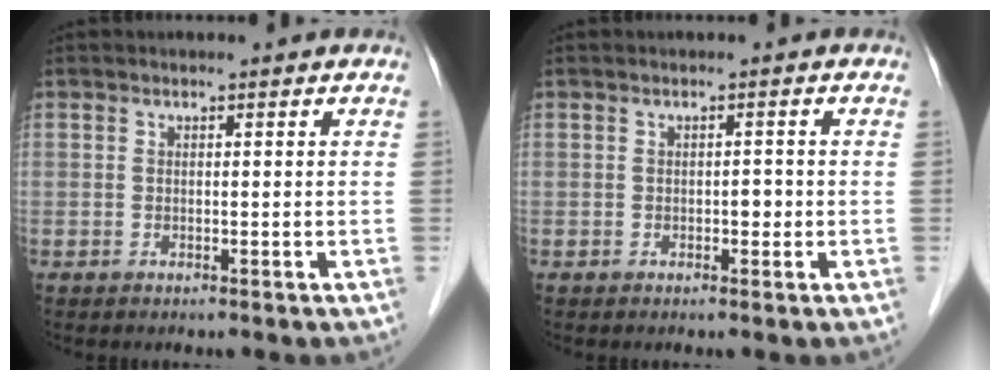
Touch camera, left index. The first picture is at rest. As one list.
[{"total": 1.0, "force": [-0.3, 0.6, 0.8], "torque": [-0.010, 0.003, -0.005]}]